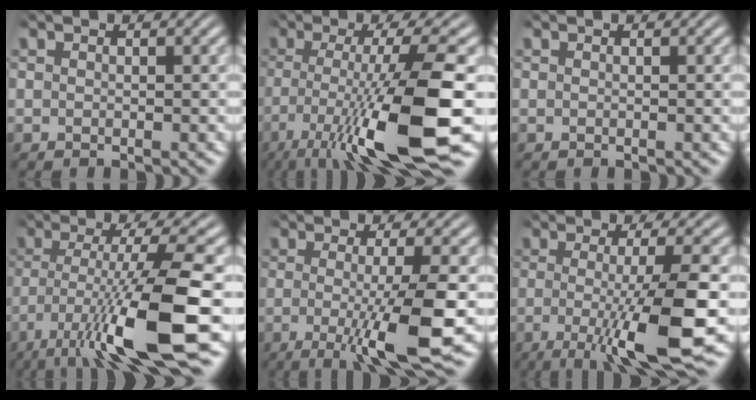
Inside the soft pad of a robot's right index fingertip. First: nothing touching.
{"total": 10.5, "force": [-2.1, 3.7, 9.6], "torque": [-0.163, -0.033, -0.008]}
{"total": 0.0}
{"total": 9.5, "force": [-1.9, 3.1, 8.7], "torque": [-0.146, -0.029, -0.010]}
{"total": 6.5, "force": [-2.0, 1.0, 6.1], "torque": [-0.105, -0.023, -0.019]}
{"total": 7.5, "force": [-2.5, 1.5, 7.0], "torque": [-0.121, -0.025, -0.024]}